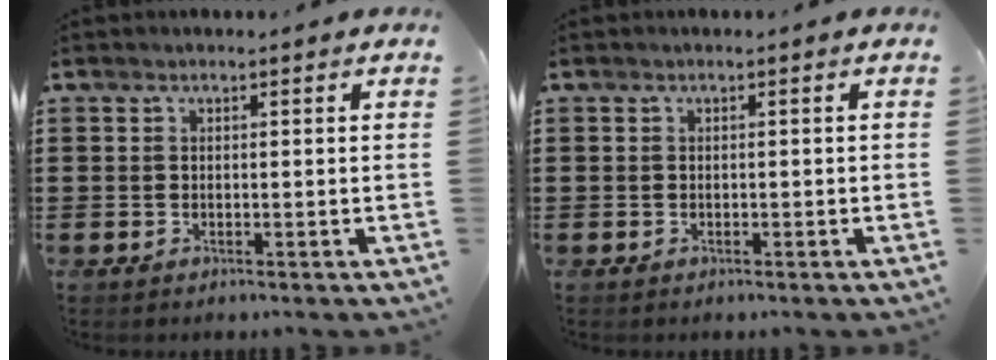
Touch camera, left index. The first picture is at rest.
{"total": 0.0}